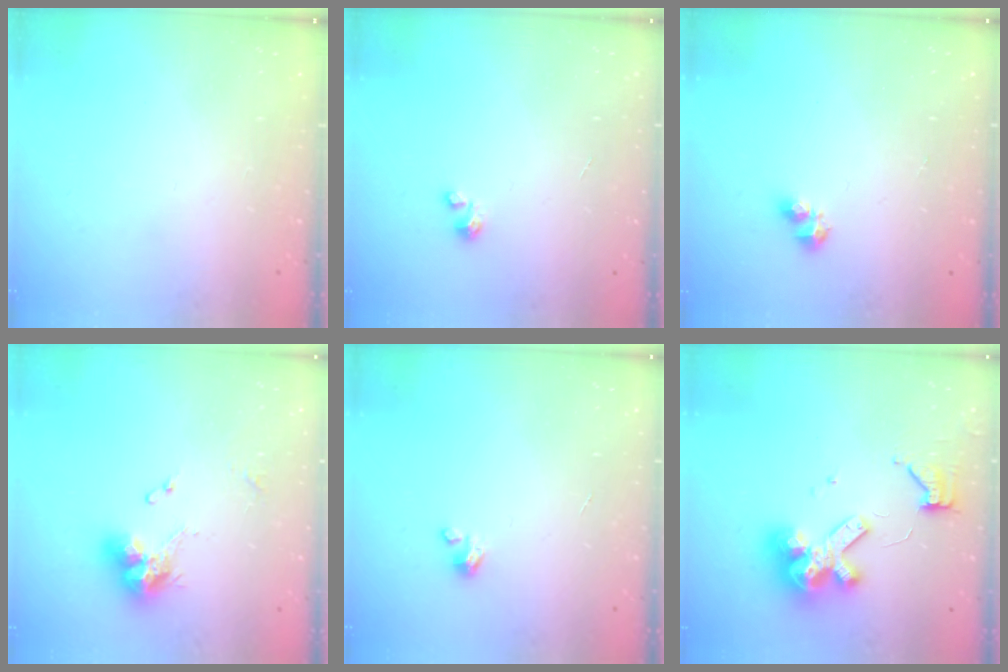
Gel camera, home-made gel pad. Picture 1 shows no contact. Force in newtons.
{"total": 1.2, "press": 1.1, "slide": 0.1}
{"total": 2.9, "press": 2.9, "slide": 0.3}
{"total": 9.9, "press": 9.8, "slide": 1.1}
{"total": 2.0, "press": 1.9, "slide": 0.3}
{"total": 12.3, "press": 12.2, "slide": 1.4}